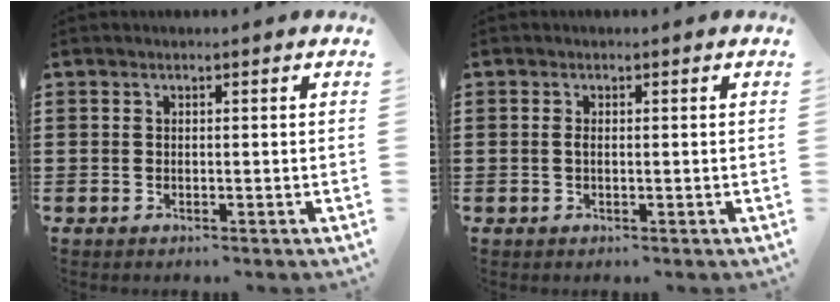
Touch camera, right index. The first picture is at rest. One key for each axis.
{"total": 0.8, "fx": -0.2, "fy": 0.2, "fz": 0.8, "tx": -0.023, "ty": -0.005, "tz": -0.005}